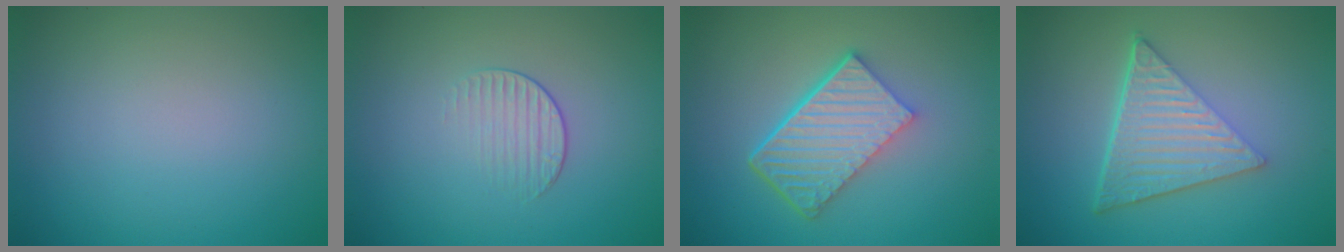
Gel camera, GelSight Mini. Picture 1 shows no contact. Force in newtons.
{"total": 1.5, "press": 0.7, "slide": 1.3}
{"total": 6.2, "press": 4.2, "slide": 4.6}
{"total": 6.8, "press": 4.5, "slide": 5.1}